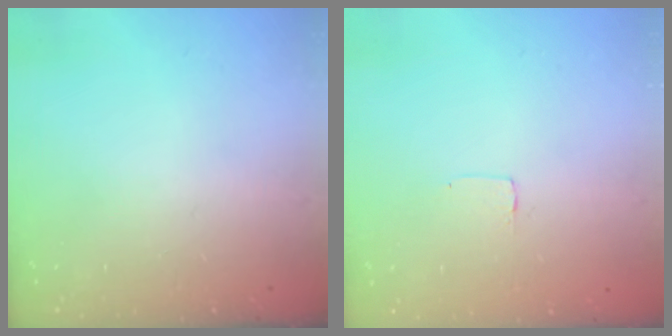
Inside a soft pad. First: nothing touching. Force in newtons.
{"total": 2.6, "press": 2.6, "slide": 0.2}